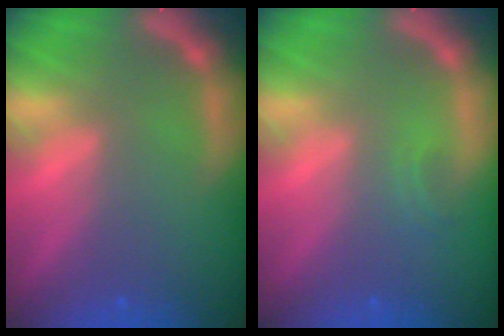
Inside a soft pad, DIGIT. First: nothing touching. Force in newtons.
{"total": 0.9}